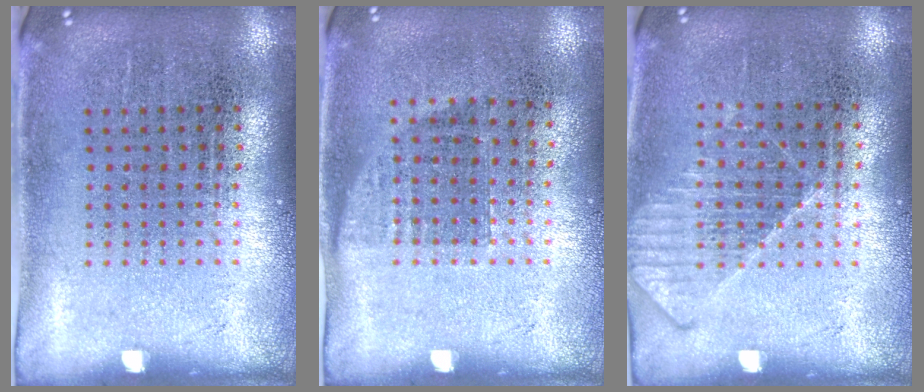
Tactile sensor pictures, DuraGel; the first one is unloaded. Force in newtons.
{"total": 0.7, "press": 0.6, "slide": 0.3}
{"total": 1.2, "press": 1.2, "slide": 0.3}